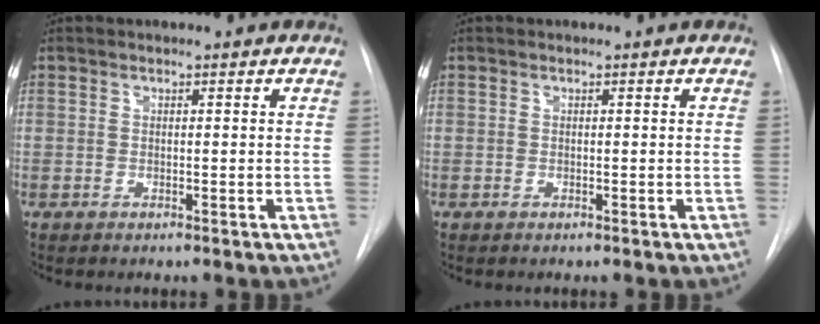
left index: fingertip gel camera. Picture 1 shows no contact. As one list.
[{"total": 0.0}]